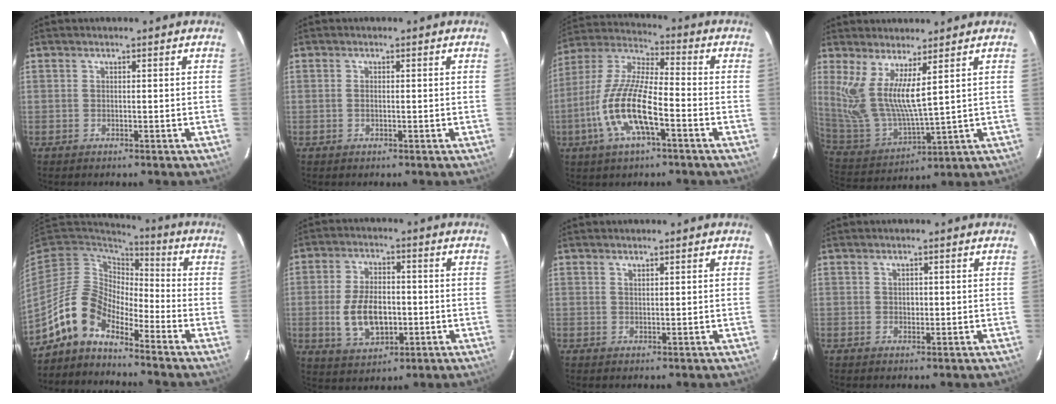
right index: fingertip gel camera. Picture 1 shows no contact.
{"total": 0.7, "force": [0.0, 0.4, 0.5], "torque": [-0.010, 0.001, -0.001]}
{"total": 14.8, "force": [-5.6, 3.9, 13.1], "torque": [-0.275, -0.007, -0.113]}
{"total": 11.3, "force": [5.8, 2.3, 9.4], "torque": [-0.188, -0.016, 0.131]}
{"total": 10.3, "force": [-7.9, 4.8, 4.7], "torque": [-0.093, 0.018, -0.161]}
{"total": 10.4, "force": [-1.8, 6.0, 8.3], "torque": [-0.171, 0.001, -0.020]}
{"total": 0.9, "force": [0.8, 0.2, 0.3], "torque": [-0.005, 0.000, 0.015]}
{"total": 1.1, "force": [0.4, 0.9, 0.5], "torque": [-0.005, 0.003, 0.008]}